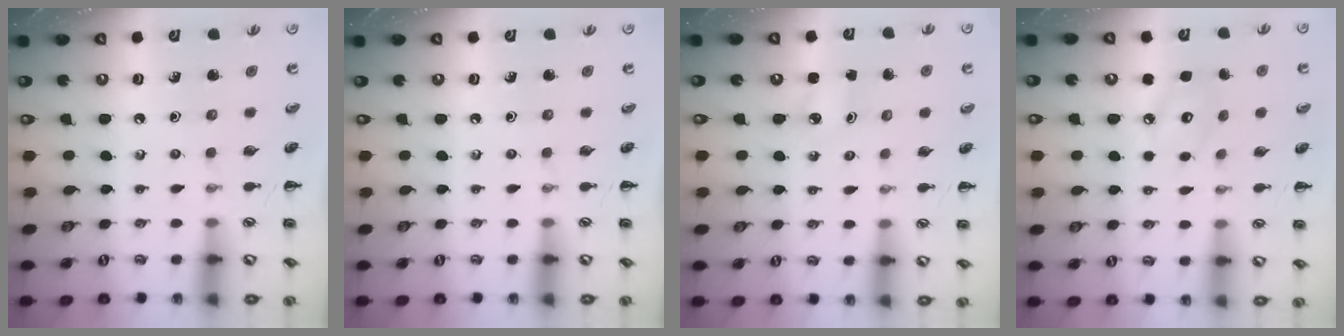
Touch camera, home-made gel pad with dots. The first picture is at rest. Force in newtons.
{"total": 0.0}
{"total": 2.9, "press": 2.8, "slide": 0.5}
{"total": 5.1, "press": 5.1, "slide": 0.6}